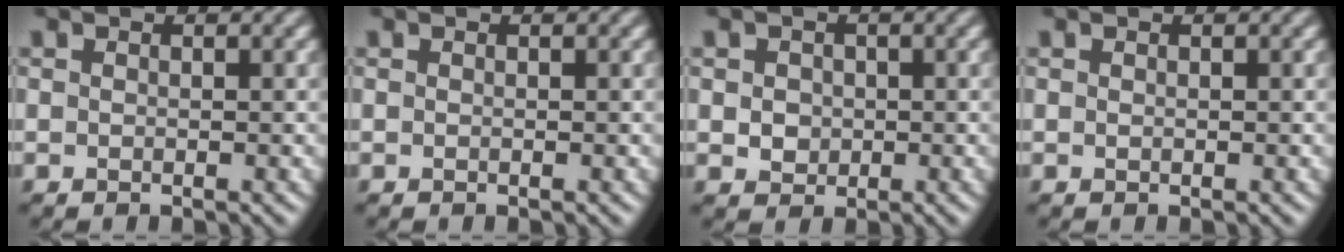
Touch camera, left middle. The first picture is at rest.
{"total": 0.0}
{"total": 2.2, "force": [0.2, 1.9, 1.1], "torque": [-0.015, 0.008, 0.002]}
{"total": 0.0}